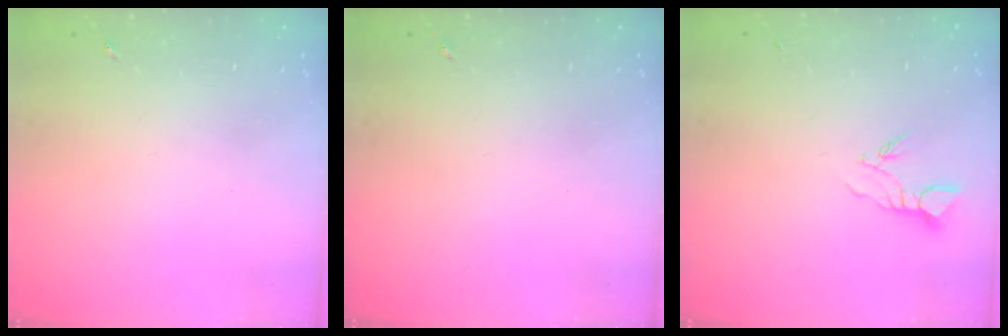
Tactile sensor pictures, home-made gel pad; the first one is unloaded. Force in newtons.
{"total": 0.0}
{"total": 4.3, "press": 4.3, "slide": 0.3}